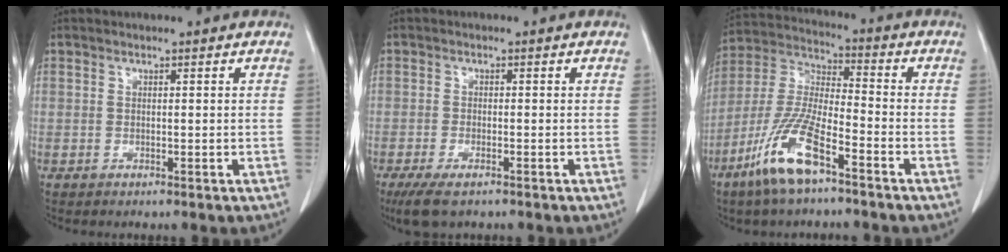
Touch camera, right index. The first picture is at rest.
{"total": 5.0, "force": [-3.5, 1.3, 3.3], "torque": [-0.064, -0.011, -0.054]}
{"total": 12.6, "force": [-7.3, 2.5, 9.9], "torque": [-0.217, -0.018, -0.143]}